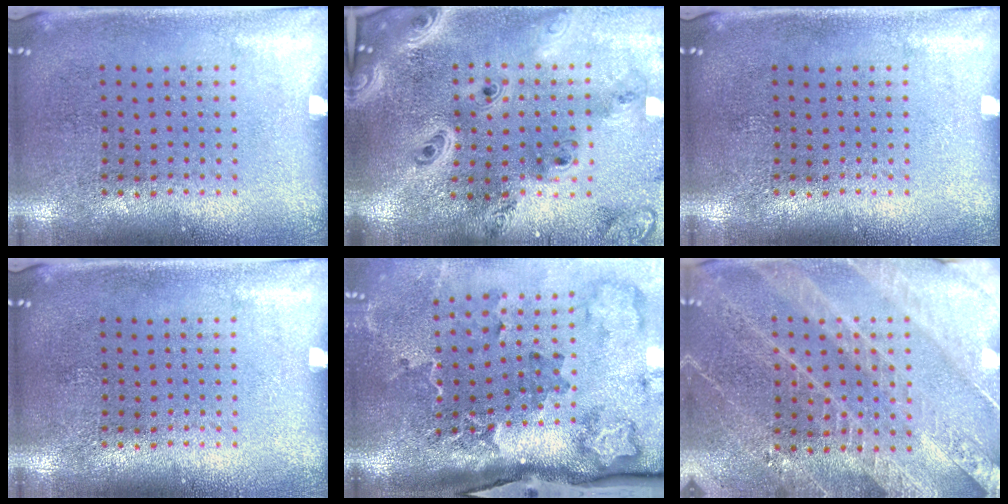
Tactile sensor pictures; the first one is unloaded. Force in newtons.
{"total": 4.1, "press": 3.1, "slide": 2.7}
{"total": 0.0}
{"total": 0.0}
{"total": 3.2, "press": 2.2, "slide": 2.4}
{"total": 3.2, "press": 3.0, "slide": 1.0}